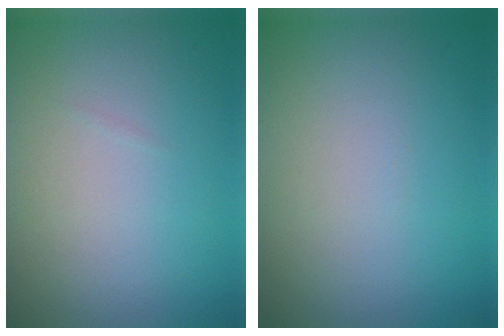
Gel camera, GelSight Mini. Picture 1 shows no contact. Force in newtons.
{"total": 0.0}